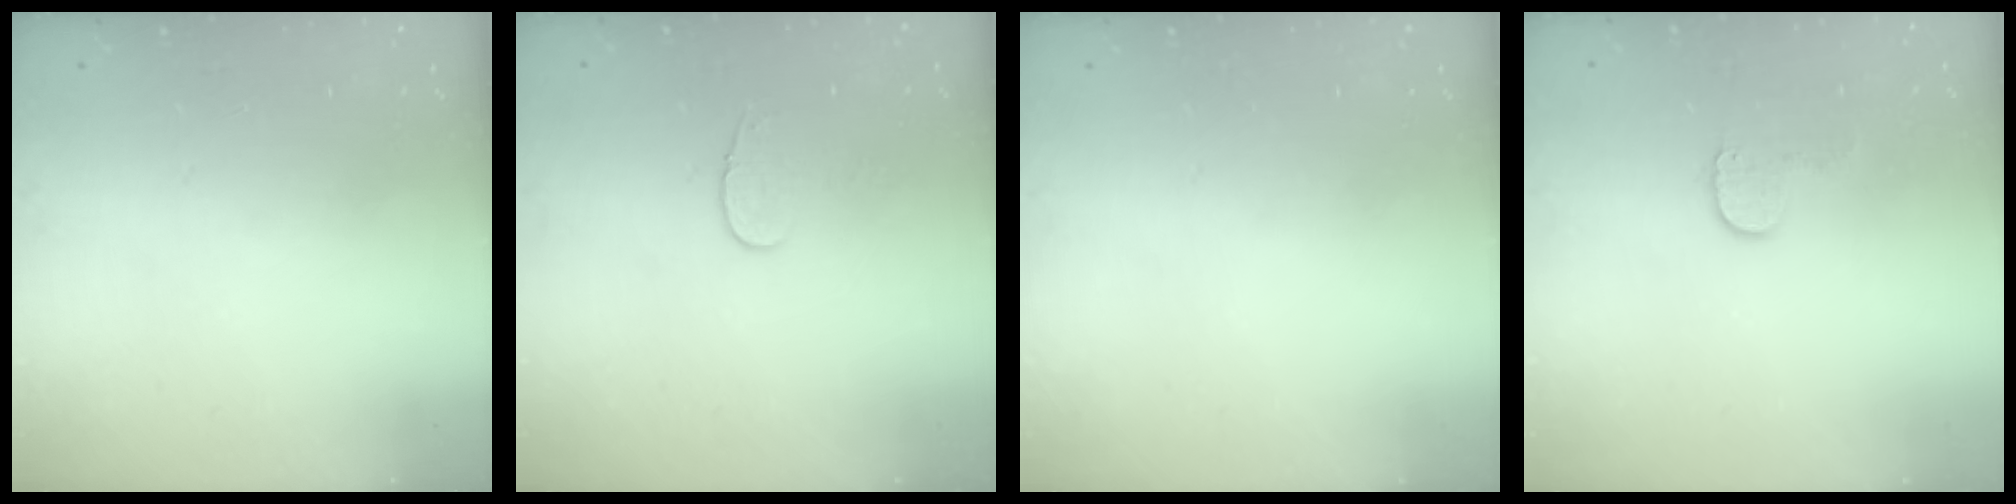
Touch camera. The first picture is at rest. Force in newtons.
{"total": 4.4, "press": 4.4, "slide": 0.5}
{"total": 0.0}
{"total": 5.4, "press": 5.3, "slide": 0.5}